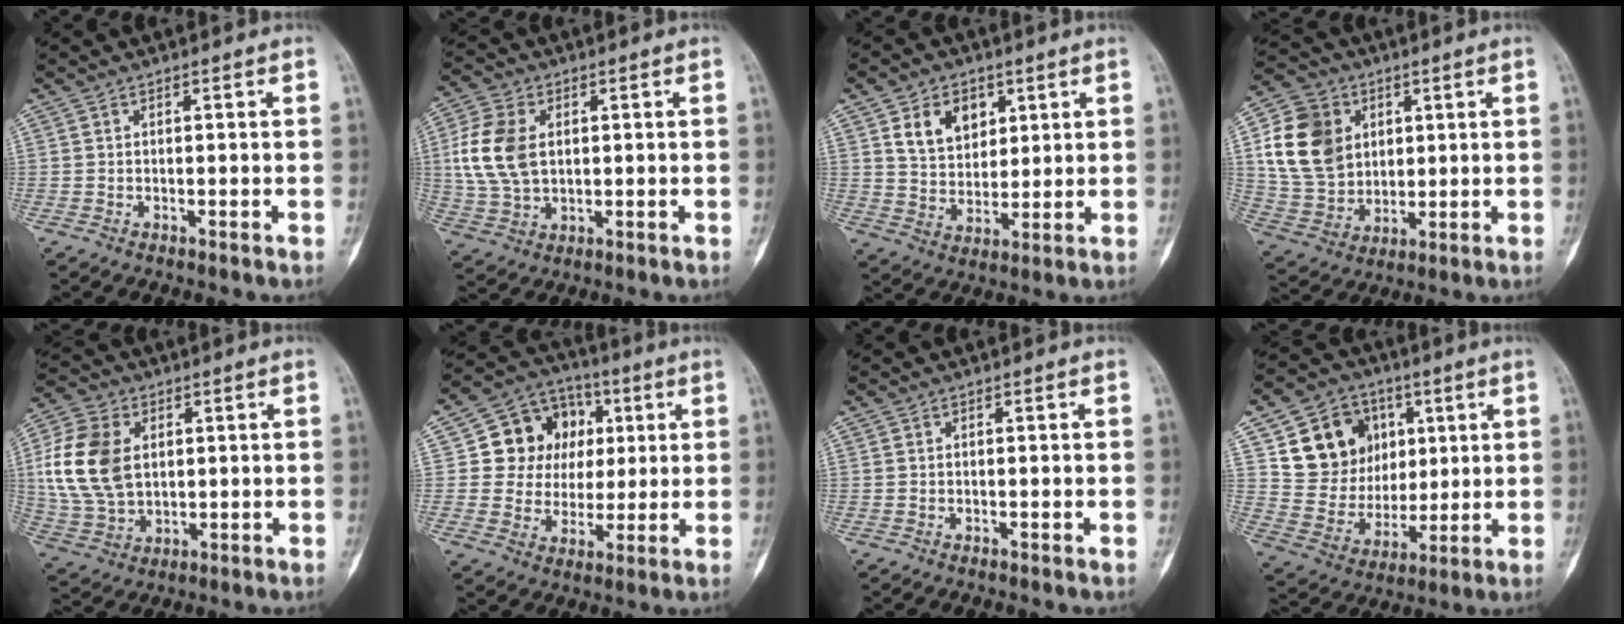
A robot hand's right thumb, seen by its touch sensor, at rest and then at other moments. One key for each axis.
{"total": 11.4, "fx": 1.7, "fy": 7.7, "fz": 8.2, "tx": -0.168, "ty": 0.002, "tz": 0.038}
{"total": 9.6, "fx": 4.1, "fy": 6.9, "fz": 5.3, "tx": -0.057, "ty": -0.023, "tz": 0.077}
{"total": 15.9, "fx": 4.0, "fy": 12.9, "fz": 8.4, "tx": -0.141, "ty": -0.002, "tz": 0.083}
{"total": 15.2, "fx": 2.6, "fy": 10.7, "fz": 10.5, "tx": -0.201, "ty": 0.000, "tz": 0.055}
{"total": 13.6, "fx": 2.8, "fy": 12.1, "fz": 5.5, "tx": -0.037, "ty": 0.009, "tz": 0.050}
{"total": 0.0}
{"total": 16.4, "fx": 5.9, "fy": 13.7, "fz": 6.8, "tx": -0.068, "ty": -0.006, "tz": 0.117}